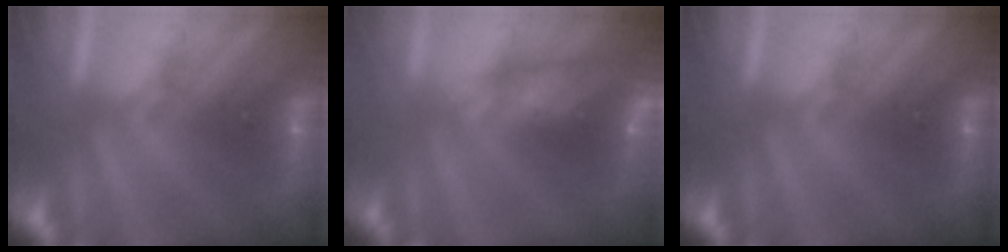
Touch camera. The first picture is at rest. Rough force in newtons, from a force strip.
{"total": 7.7}
{"total": 0.0}